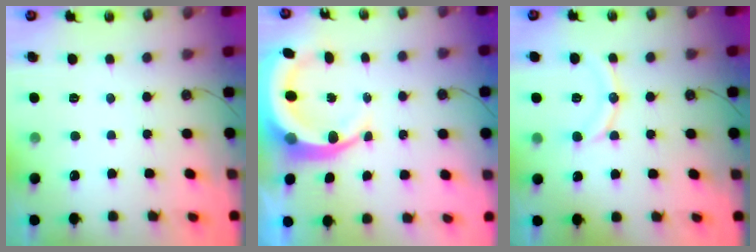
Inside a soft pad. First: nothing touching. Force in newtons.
{"total": 11.6, "press": 11.4, "slide": 2.3}
{"total": 11.0, "press": 10.6, "slide": 3.0}